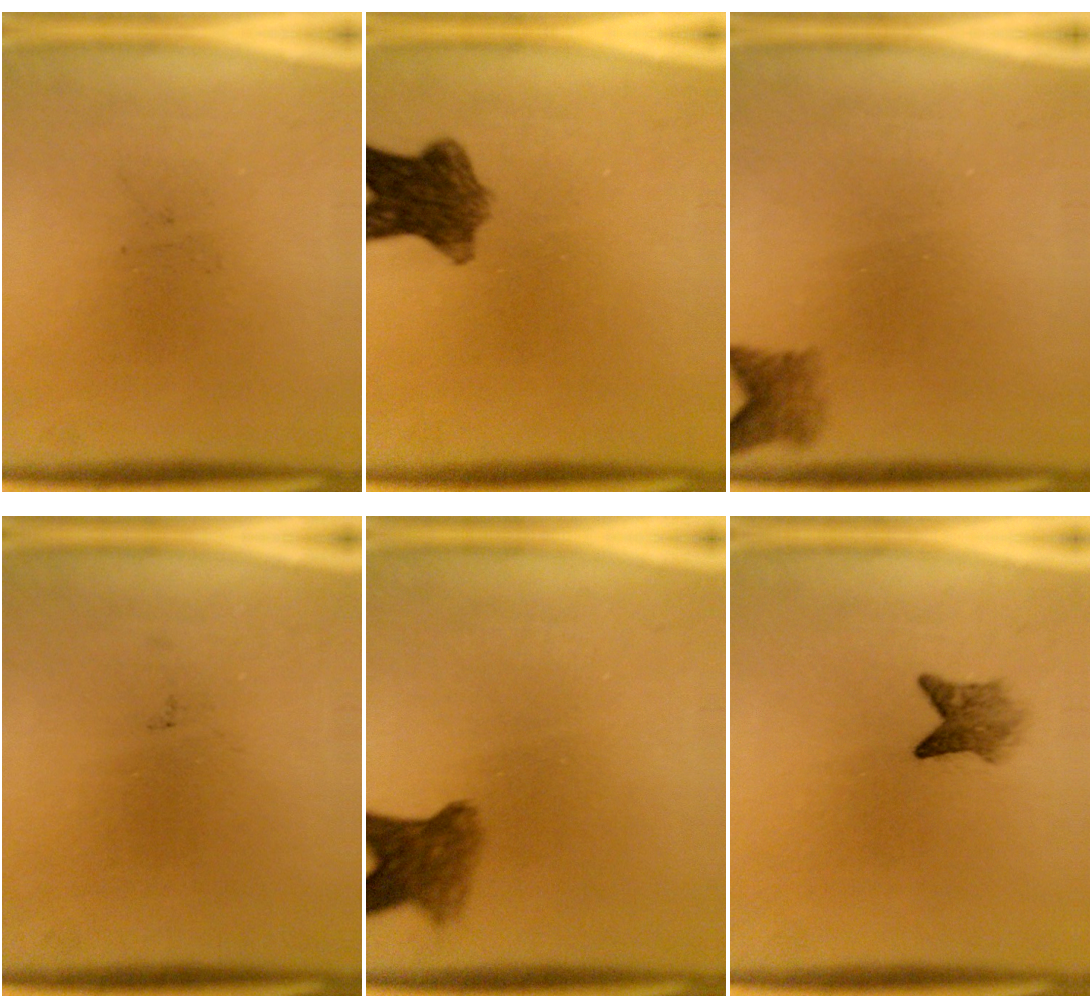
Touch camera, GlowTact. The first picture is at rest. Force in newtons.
{"total": 7.5}
{"total": 2.4}
{"total": 0.0}
{"total": 5.0}
{"total": 2.8}